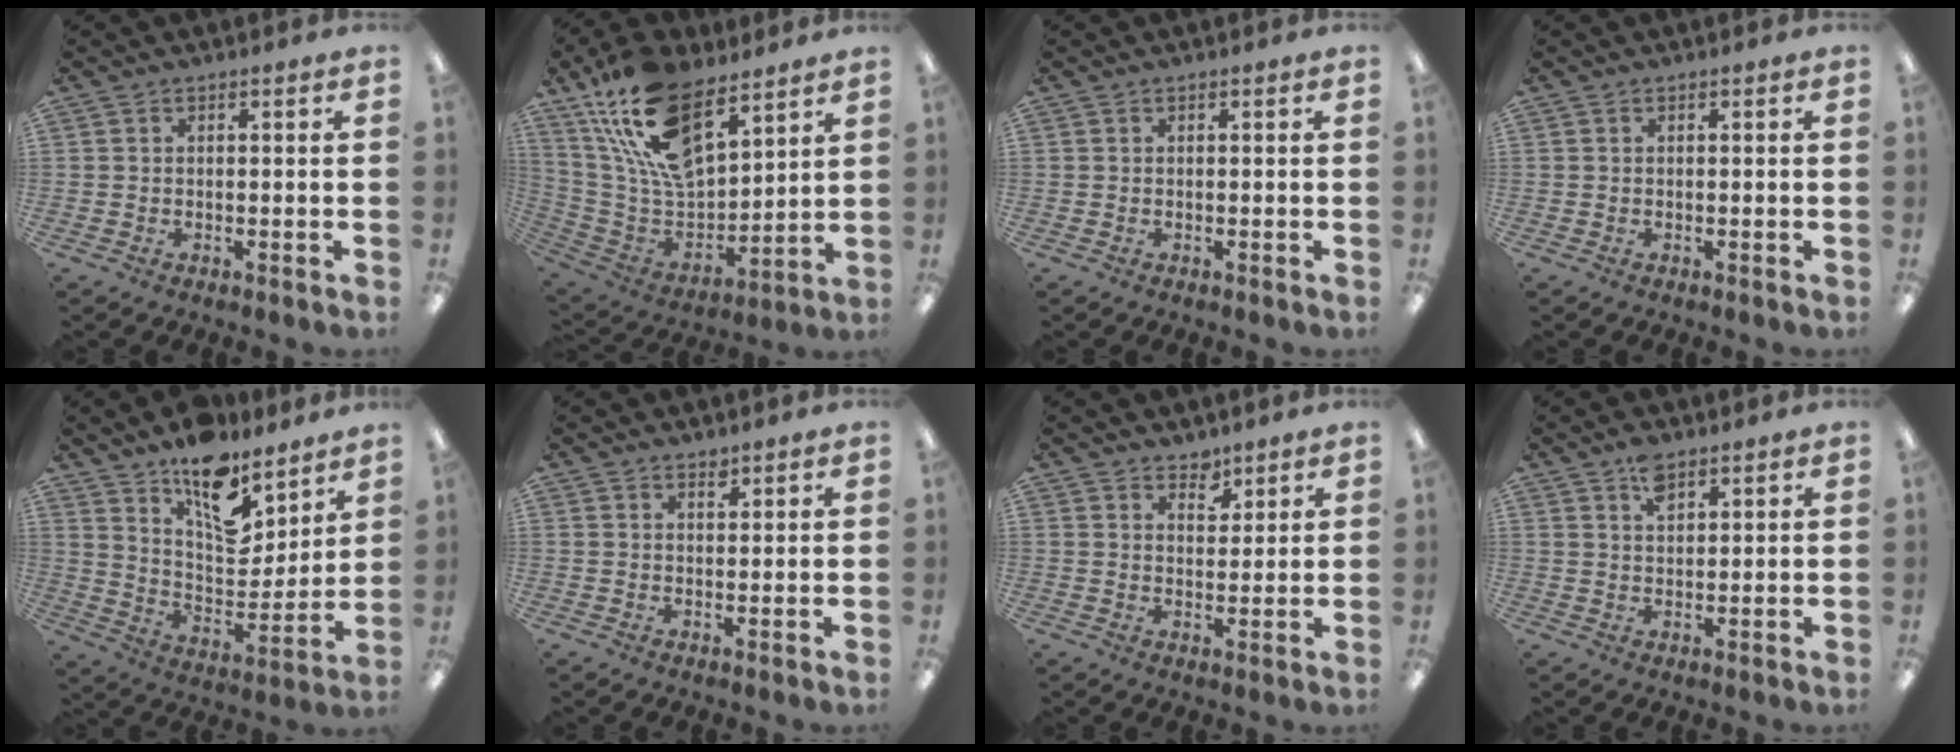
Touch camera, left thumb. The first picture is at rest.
{"total": 20.8, "force": [13.1, 9.9, 12.7], "torque": [-0.268, -0.068, 0.237]}
{"total": 0.0}
{"total": 0.0}
{"total": 14.6, "force": [10.9, 6.6, 7.1], "torque": [-0.103, -0.083, 0.193]}
{"total": 1.5, "force": [1.4, 0.6, 0.3], "torque": [0.000, -0.005, 0.025]}
{"total": 3.9, "force": [3.3, 1.9, 0.5], "torque": [0.007, -0.023, 0.058]}
{"total": 4.4, "force": [2.9, 2.2, 2.5], "torque": [-0.041, -0.004, 0.050]}